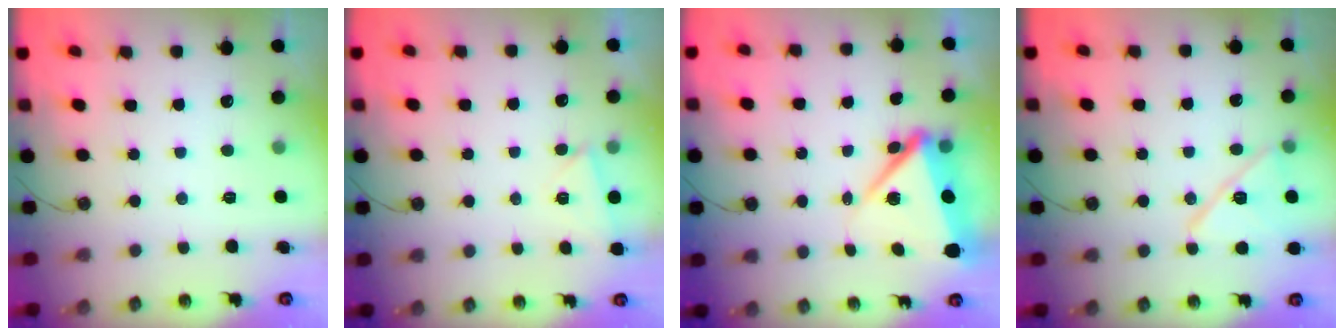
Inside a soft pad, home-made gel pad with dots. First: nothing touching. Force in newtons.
{"total": 2.6, "press": 1.5, "slide": 2.1}
{"total": 9.1, "press": 8.9, "slide": 1.7}
{"total": 13.5, "press": 13.5, "slide": 0.4}